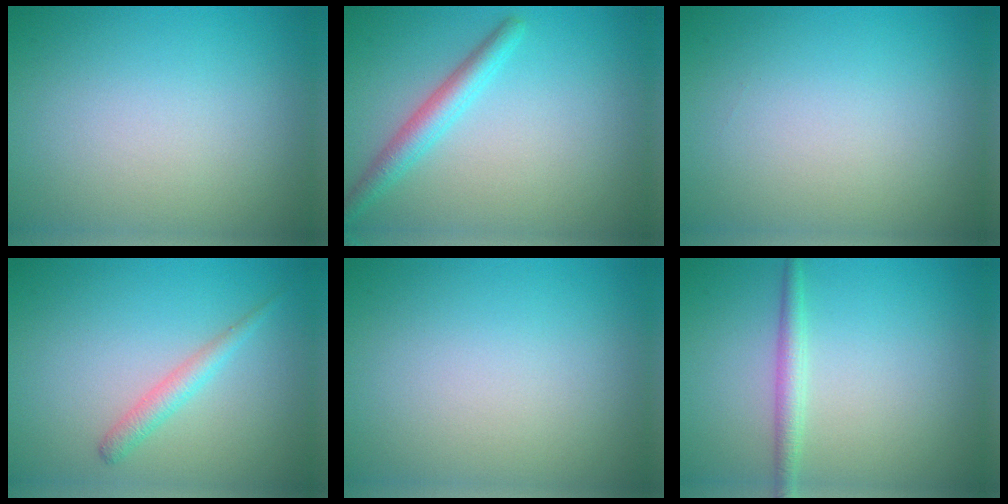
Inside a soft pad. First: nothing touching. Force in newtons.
{"total": 2.8, "press": 2.8, "slide": 0.1}
{"total": 0.0}
{"total": 1.8, "press": 1.8, "slide": 0.1}
{"total": 0.0}
{"total": 1.8, "press": 1.8, "slide": 0.0}